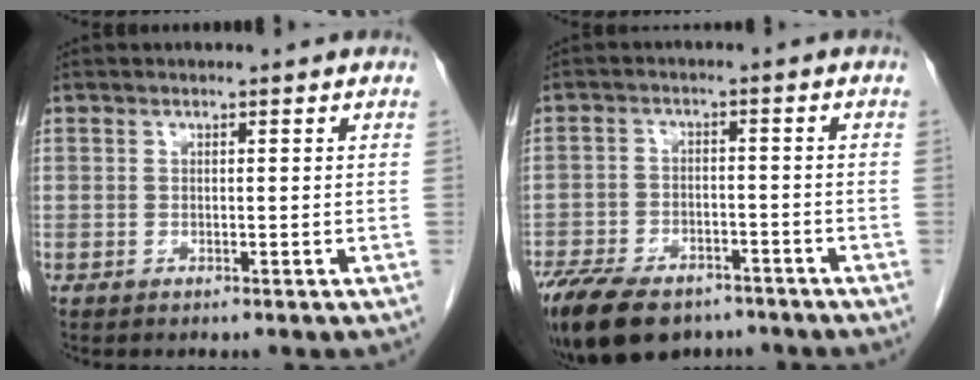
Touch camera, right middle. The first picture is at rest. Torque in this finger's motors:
{"motor_torque": [1.17, -0.97, 0.19, 0.12]}